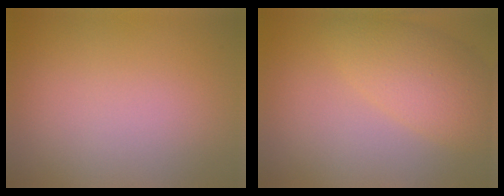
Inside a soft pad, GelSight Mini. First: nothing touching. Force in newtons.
{"total": 4.6, "press": 4.6, "slide": 0.3}